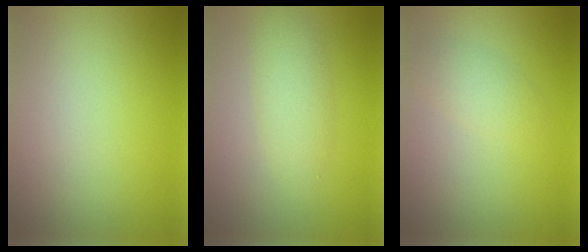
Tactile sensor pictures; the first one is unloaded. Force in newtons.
{"total": 2.6, "press": 2.6, "slide": 0.2}
{"total": 1.7, "press": 1.7, "slide": 0.0}